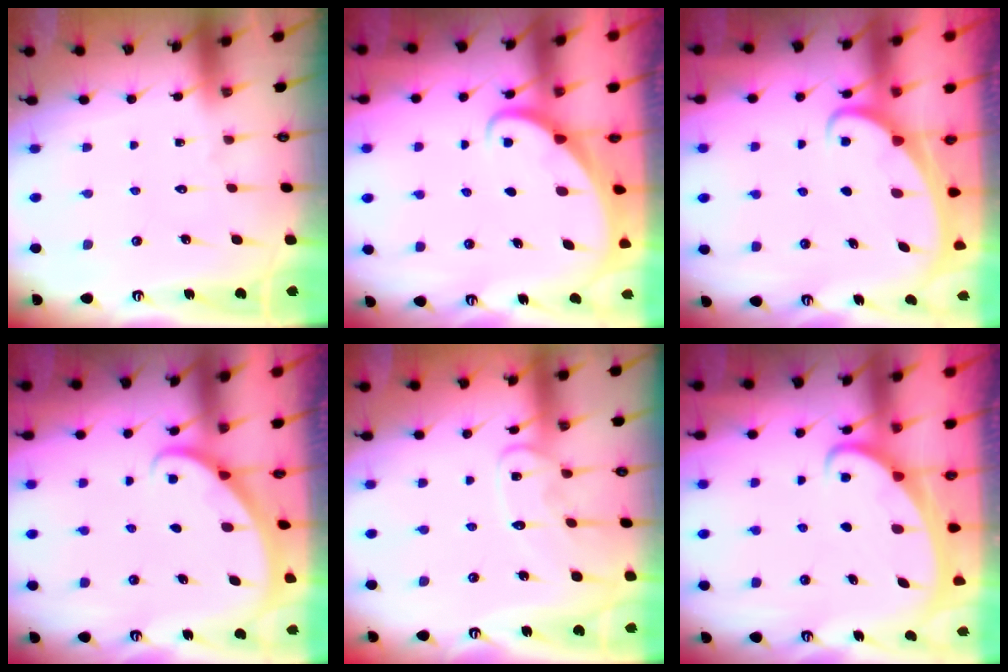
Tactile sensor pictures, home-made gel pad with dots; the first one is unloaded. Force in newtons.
{"total": 2.1, "press": 2.1, "slide": 0.2}
{"total": 1.9, "press": 1.9, "slide": 0.3}
{"total": 2.1, "press": 2.1, "slide": 0.1}
{"total": 9.6, "press": 9.6, "slide": 0.1}
{"total": 2.0, "press": 2.0, "slide": 0.3}